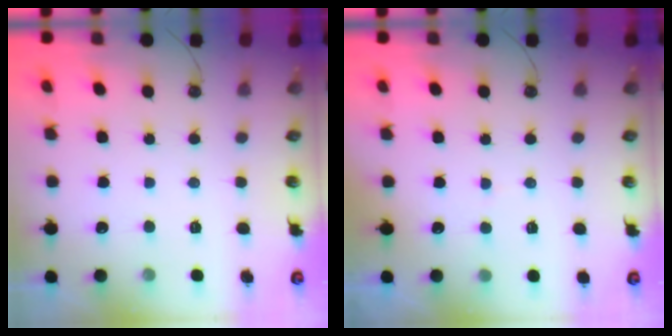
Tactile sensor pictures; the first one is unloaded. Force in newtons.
{"total": 3.6, "press": 3.5, "slide": 0.3}